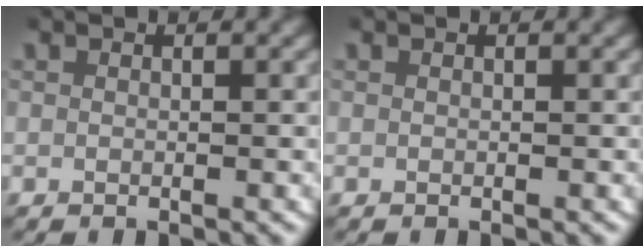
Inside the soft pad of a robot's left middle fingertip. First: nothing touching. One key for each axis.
{"total": 0.0}